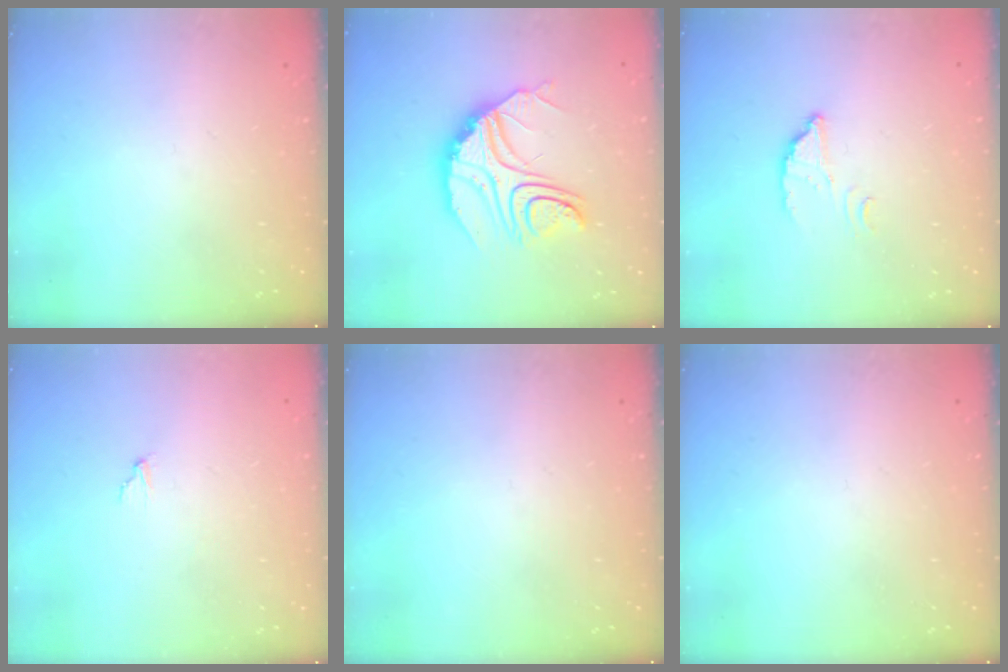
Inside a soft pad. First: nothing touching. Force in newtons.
{"total": 14.0, "press": 13.9, "slide": 1.2}
{"total": 2.6, "press": 2.6, "slide": 0.1}
{"total": 2.0, "press": 2.0, "slide": 0.1}
{"total": 0.0}
{"total": 0.0}